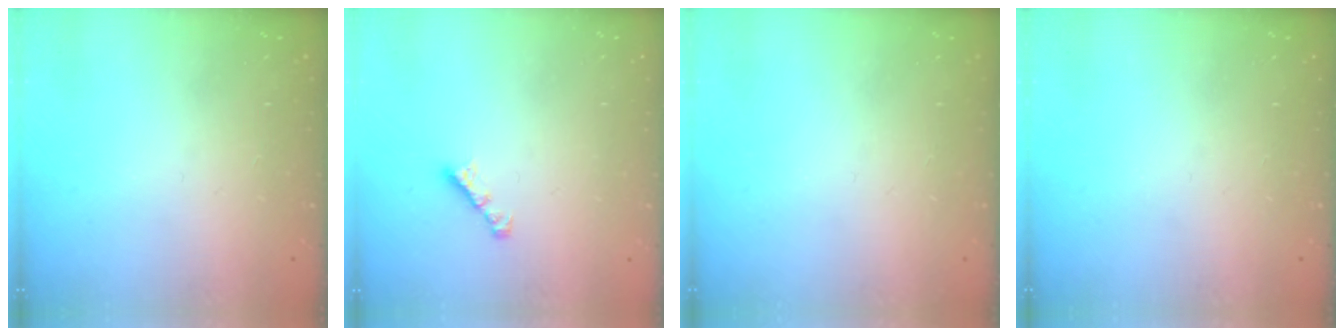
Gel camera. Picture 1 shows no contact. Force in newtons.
{"total": 1.7, "press": 1.6, "slide": 0.5}
{"total": 0.0}
{"total": 0.0}